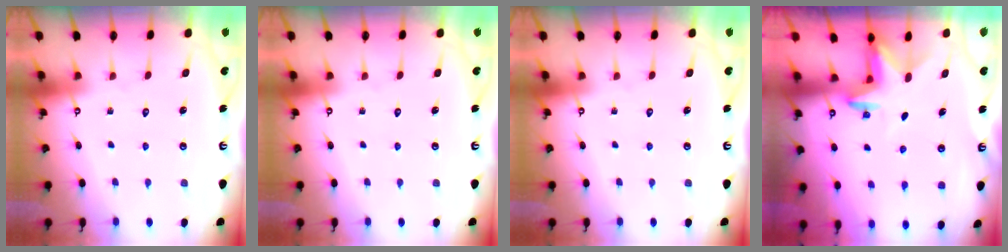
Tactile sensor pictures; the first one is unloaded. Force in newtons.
{"total": 0.0}
{"total": 0.0}
{"total": 2.9, "press": 2.8, "slide": 0.7}